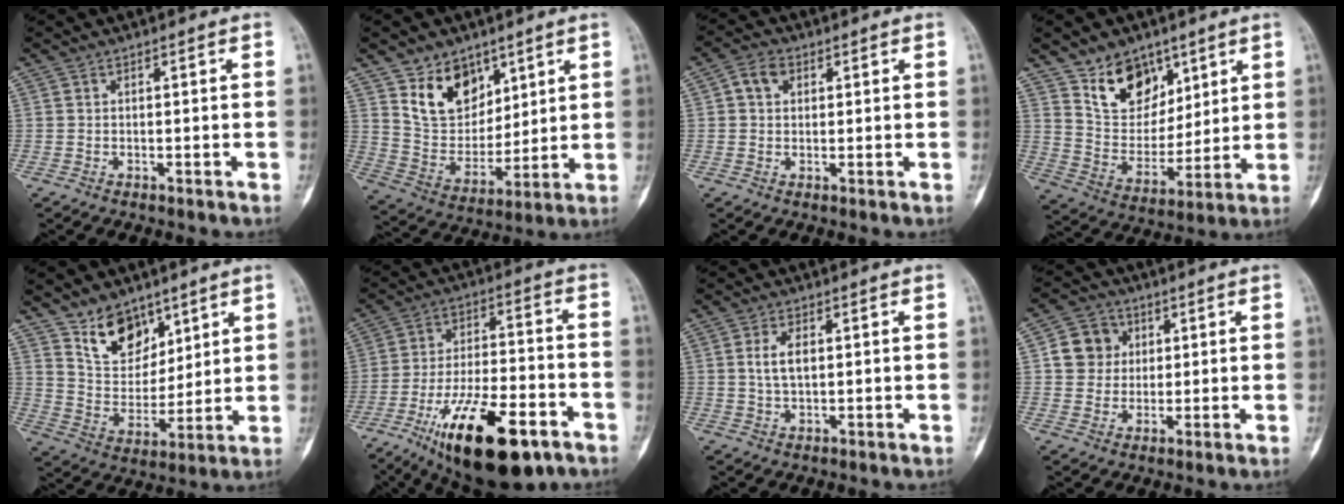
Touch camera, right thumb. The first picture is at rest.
{"total": 12.7, "force": [7.5, 8.6, 5.6], "torque": [-0.058, -0.053, 0.146]}
{"total": 4.0, "force": [1.2, 3.1, 2.3], "torque": [-0.031, 0.007, 0.020]}
{"total": 12.9, "force": [8.1, 8.5, 5.2], "torque": [-0.048, -0.055, 0.154]}
{"total": 11.6, "force": [7.8, 7.1, 4.8], "torque": [-0.045, -0.058, 0.150]}
{"total": 22.3, "force": [-11.9, 8.6, 16.8], "torque": [-0.275, 0.051, -0.188]}
{"total": 4.3, "force": [0.7, 2.3, 3.6], "torque": [-0.067, 0.002, 0.014]}
{"total": 7.7, "force": [1.6, 7.0, 2.6], "torque": [-0.011, 0.001, 0.022]}